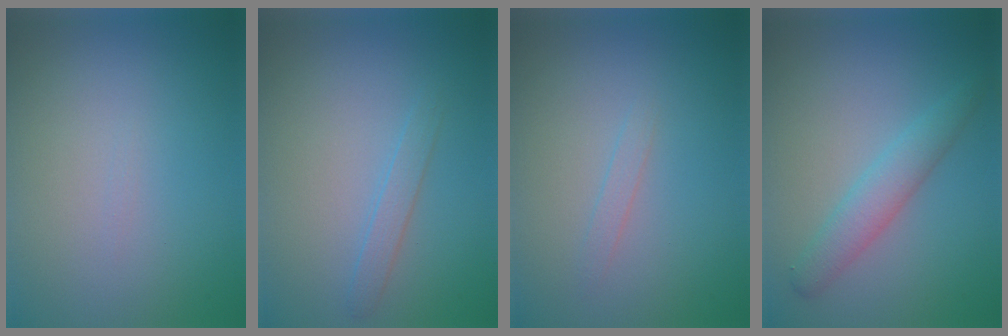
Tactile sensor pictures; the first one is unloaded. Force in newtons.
{"total": 1.3, "press": 1.3, "slide": 0.1}
{"total": 0.8, "press": 0.8, "slide": 0.1}
{"total": 2.8, "press": 2.8, "slide": 0.1}